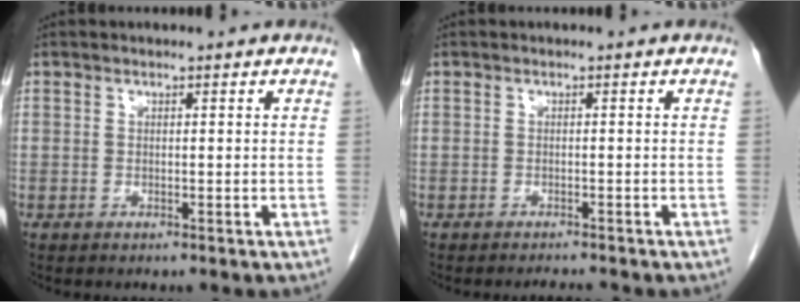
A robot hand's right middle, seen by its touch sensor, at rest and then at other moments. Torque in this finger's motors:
{"motor_torque": [0.01, 0.01, 0.00, 0.00]}